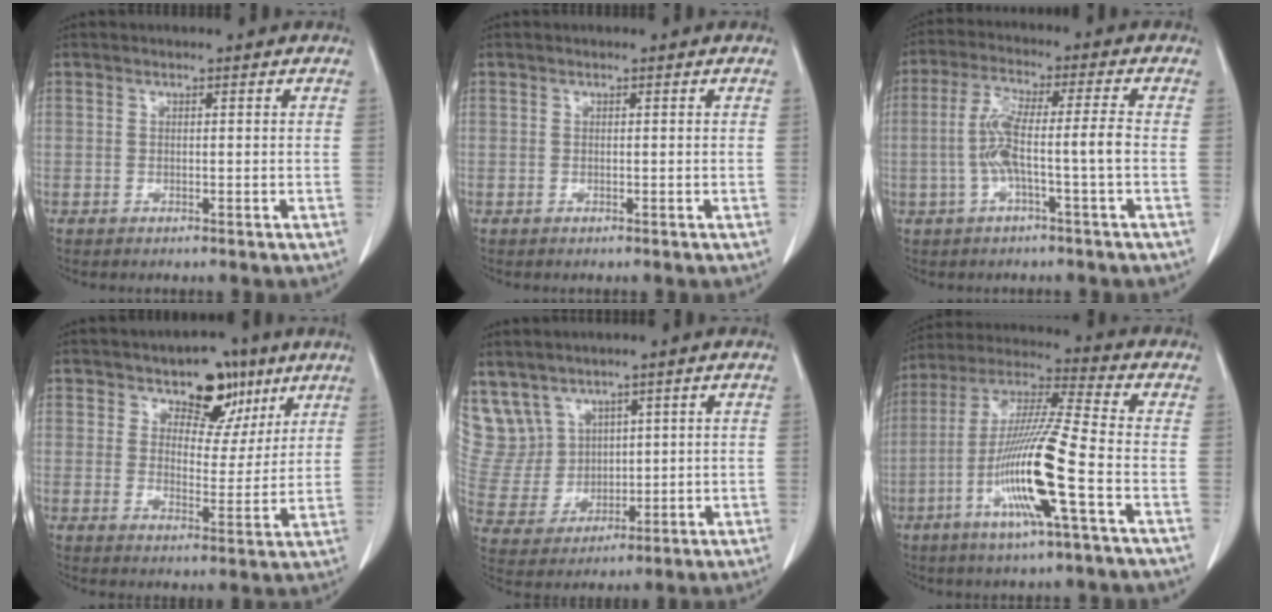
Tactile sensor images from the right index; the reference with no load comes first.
{"total": 0.0}
{"total": 7.3, "force": [-1.4, 0.0, 7.2], "torque": [-0.145, 0.020, -0.022]}
{"total": 8.1, "force": [5.0, 4.9, 4.0], "torque": [-0.042, 0.004, 0.075]}
{"total": 10.6, "force": [6.5, 8.2, 1.6], "torque": [-0.059, 0.045, 0.164]}
{"total": 14.8, "force": [-4.9, -0.4, 14.0], "torque": [-0.278, -0.010, -0.097]}